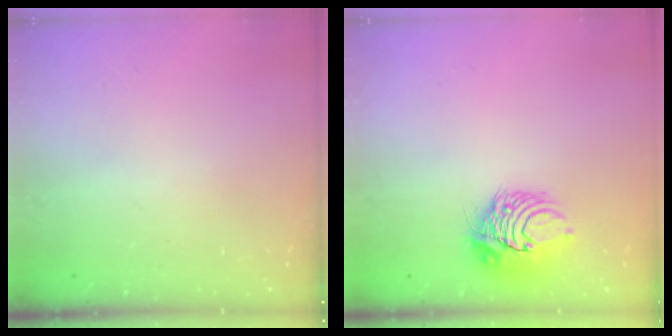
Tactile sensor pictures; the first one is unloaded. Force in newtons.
{"total": 10.3, "press": 10.3, "slide": 0.8}